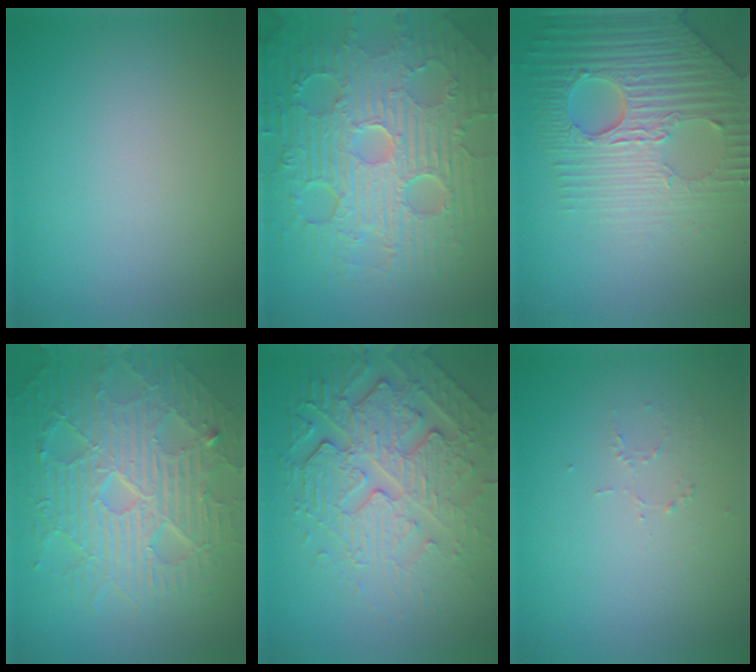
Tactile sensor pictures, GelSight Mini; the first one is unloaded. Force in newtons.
{"total": 11.5, "press": 7.4, "slide": 8.8}
{"total": 6.9, "press": 5.6, "slide": 4.1}
{"total": 10.2, "press": 6.6, "slide": 7.8}
{"total": 7.2, "press": 5.3, "slide": 4.9}
{"total": 0.7, "press": 0.4, "slide": 0.6}